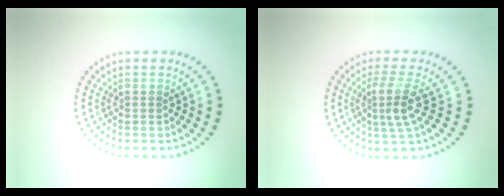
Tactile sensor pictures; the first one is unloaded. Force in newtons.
{"total": 3.0, "press": 2.4, "slide": 1.8}